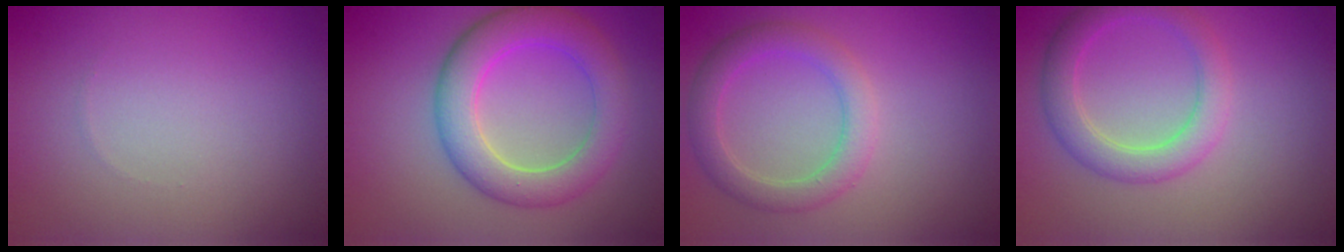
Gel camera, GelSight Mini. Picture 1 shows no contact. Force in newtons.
{"total": 6.1, "press": 6.1, "slide": 0.5}
{"total": 3.5, "press": 3.5, "slide": 0.3}
{"total": 3.8, "press": 3.7, "slide": 0.4}